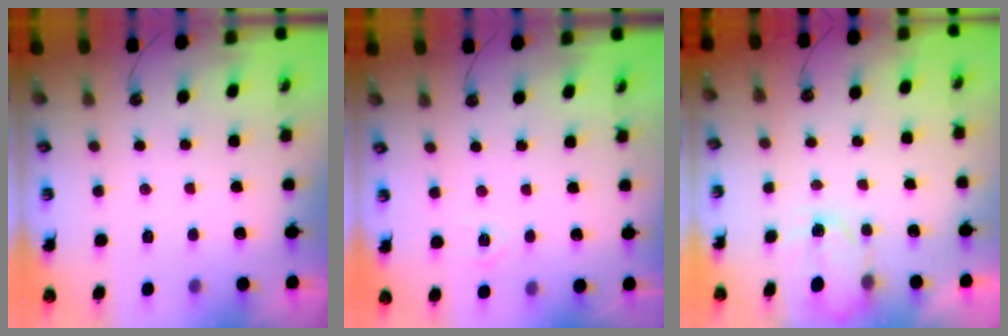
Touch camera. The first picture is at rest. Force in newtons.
{"total": 3.2, "press": 3.2, "slide": 0.4}
{"total": 2.4, "press": 2.4, "slide": 0.5}